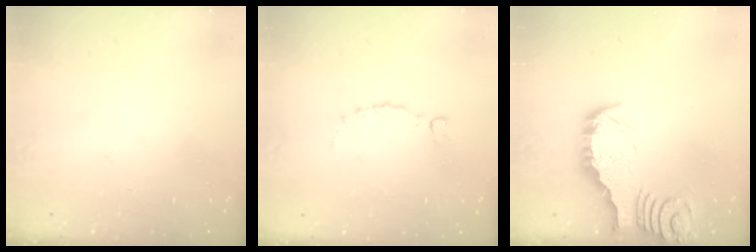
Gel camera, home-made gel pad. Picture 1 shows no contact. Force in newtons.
{"total": 0.0}
{"total": 3.4, "press": 3.4, "slide": 0.4}